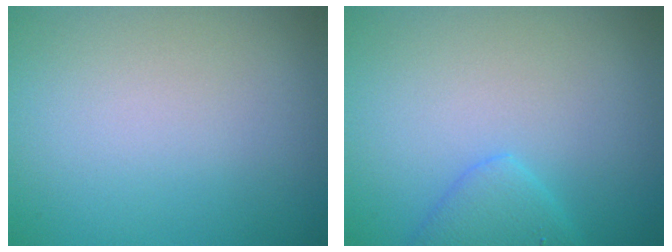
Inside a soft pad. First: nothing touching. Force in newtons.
{"total": 2.3, "press": 2.3, "slide": 0.1}